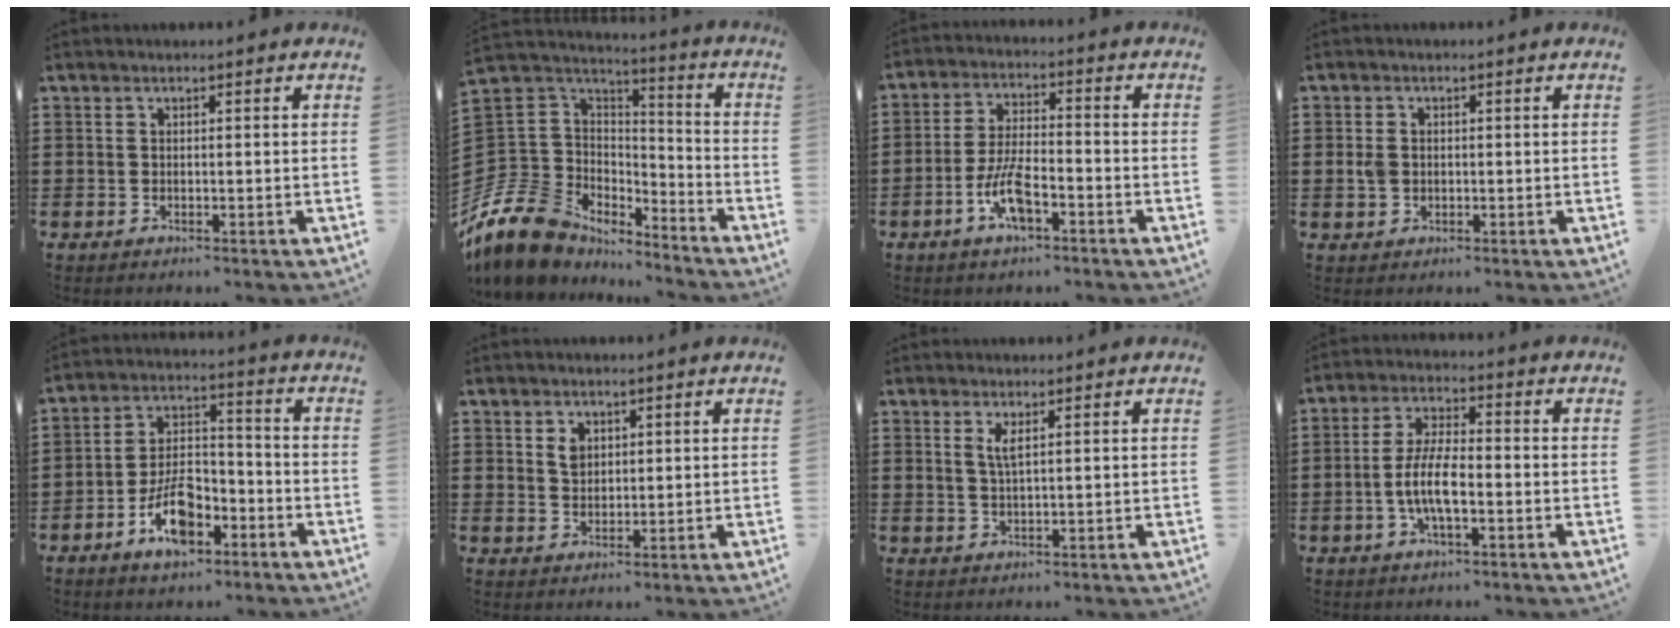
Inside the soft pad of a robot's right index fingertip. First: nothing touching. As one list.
[{"total": 12.5, "force": [-8.6, 8.4, 3.5], "torque": [-0.124, 0.017, -0.165]}, {"total": 7.1, "force": [-3.5, 2.3, 5.7], "torque": [-0.133, -0.008, -0.069]}, {"total": 2.0, "force": [0.0, 1.6, 1.1], "torque": [-0.032, 0.005, -0.003]}, {"total": 9.4, "force": [-5.1, 4.4, 6.5], "torque": [-0.135, 0.009, -0.092]}, {"total": 2.4, "force": [1.3, 1.7, 1.2], "torque": [-0.021, 0.000, 0.023]}, {"total": 2.3, "force": [1.1, 0.4, 1.9], "torque": [-0.041, 0.001, 0.018]}, {"total": 7.1, "force": [-1.8, 2.4, 6.4], "torque": [-0.151, -0.007, -0.043]}]